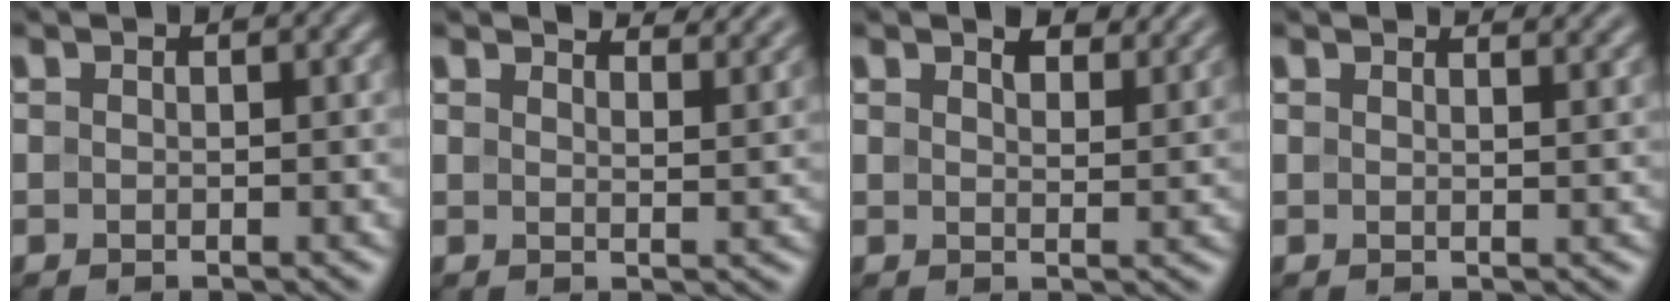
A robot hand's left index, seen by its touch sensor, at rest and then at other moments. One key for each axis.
{"total": 5.0, "fx": 4.6, "fy": 1.0, "fz": 1.8, "tx": -0.023, "ty": 0.004, "tz": 0.047}
{"total": 4.2, "fx": 3.3, "fy": 1.4, "fz": 2.1, "tx": -0.037, "ty": -0.001, "tz": 0.042}
{"total": 2.5, "fx": 2.4, "fy": 0.5, "fz": 0.6, "tx": -0.004, "ty": 0.004, "tz": 0.025}